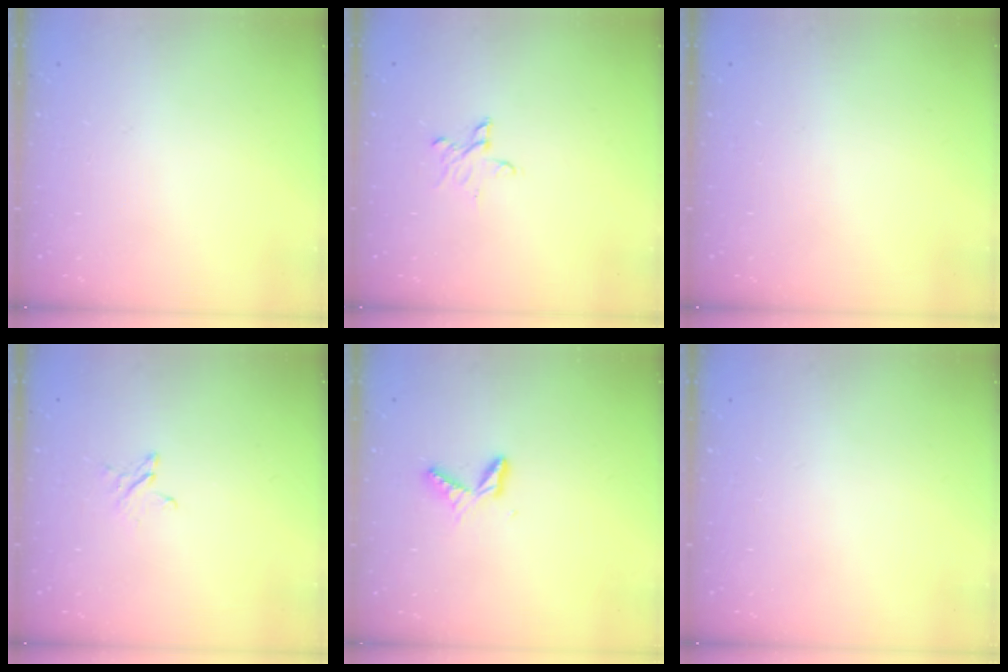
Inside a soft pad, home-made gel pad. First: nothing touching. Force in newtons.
{"total": 4.5, "press": 4.4, "slide": 0.3}
{"total": 0.0}
{"total": 2.5, "press": 2.4, "slide": 0.2}
{"total": 5.2, "press": 5.1, "slide": 0.5}
{"total": 0.0}